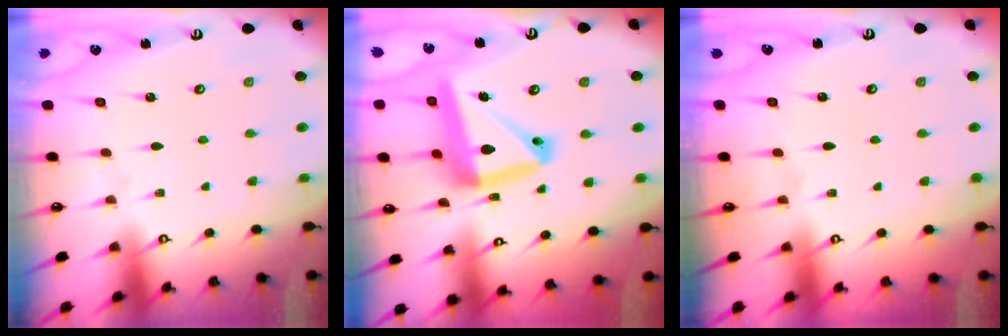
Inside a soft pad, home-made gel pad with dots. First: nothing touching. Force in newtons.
{"total": 17.2, "press": 17.1, "slide": 1.9}
{"total": 0.0}